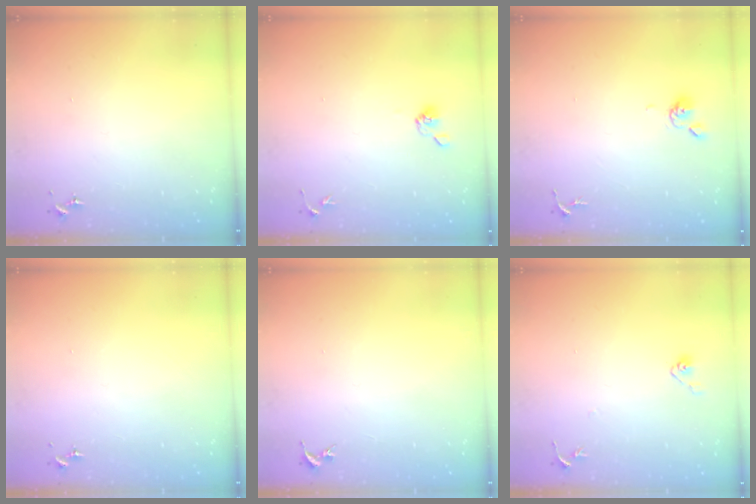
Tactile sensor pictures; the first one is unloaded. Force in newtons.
{"total": 5.0, "press": 4.7, "slide": 1.7}
{"total": 4.7, "press": 4.7, "slide": 0.7}
{"total": 0.0}
{"total": 0.0}
{"total": 4.5, "press": 4.4, "slide": 0.8}